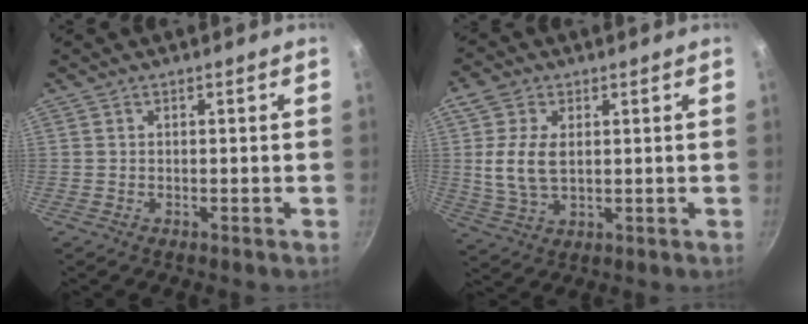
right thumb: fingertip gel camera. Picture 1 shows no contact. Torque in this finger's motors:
{"motor_torque": [0.79, 3.10, 0.40, 0.04, 0.17]}